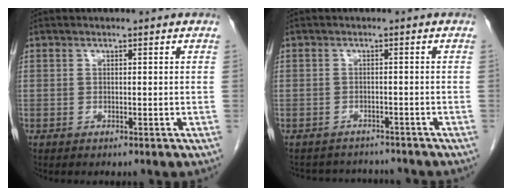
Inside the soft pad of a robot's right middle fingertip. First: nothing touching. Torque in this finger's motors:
{"motor_torque": [0.22, -0.09, -0.32, -0.03]}